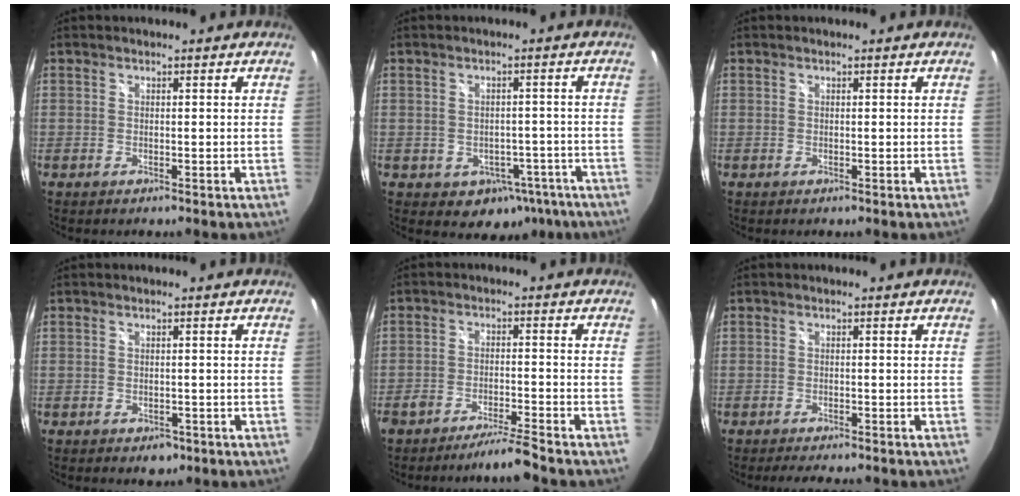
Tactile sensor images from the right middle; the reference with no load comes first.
{"total": 8.2, "force": [-4.3, 6.2, 3.0], "torque": [-0.060, 0.018, -0.028]}
{"total": 0.0}
{"total": 2.3, "force": [-1.2, 1.7, 1.1], "torque": [-0.019, -0.006, -0.012]}
{"total": 5.4, "force": [-4.9, -0.6, 2.2], "torque": [-0.056, 0.000, -0.085]}
{"total": 4.6, "force": [-4.0, 0.8, 2.2], "torque": [-0.040, -0.011, -0.057]}